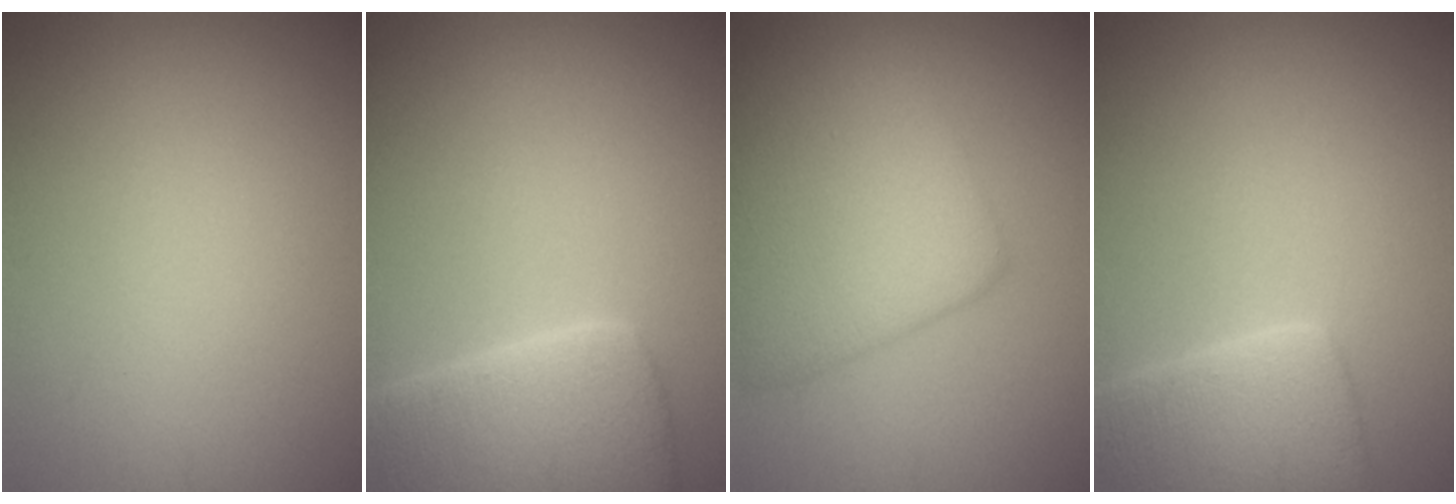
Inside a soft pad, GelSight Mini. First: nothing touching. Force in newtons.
{"total": 7.7, "press": 7.7, "slide": 0.6}
{"total": 7.2, "press": 7.2, "slide": 0.1}
{"total": 6.6, "press": 6.6, "slide": 0.5}